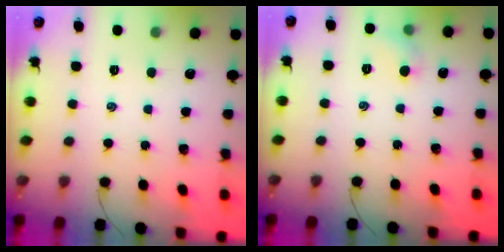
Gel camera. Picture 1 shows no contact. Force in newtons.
{"total": 5.1, "press": 4.9, "slide": 1.3}